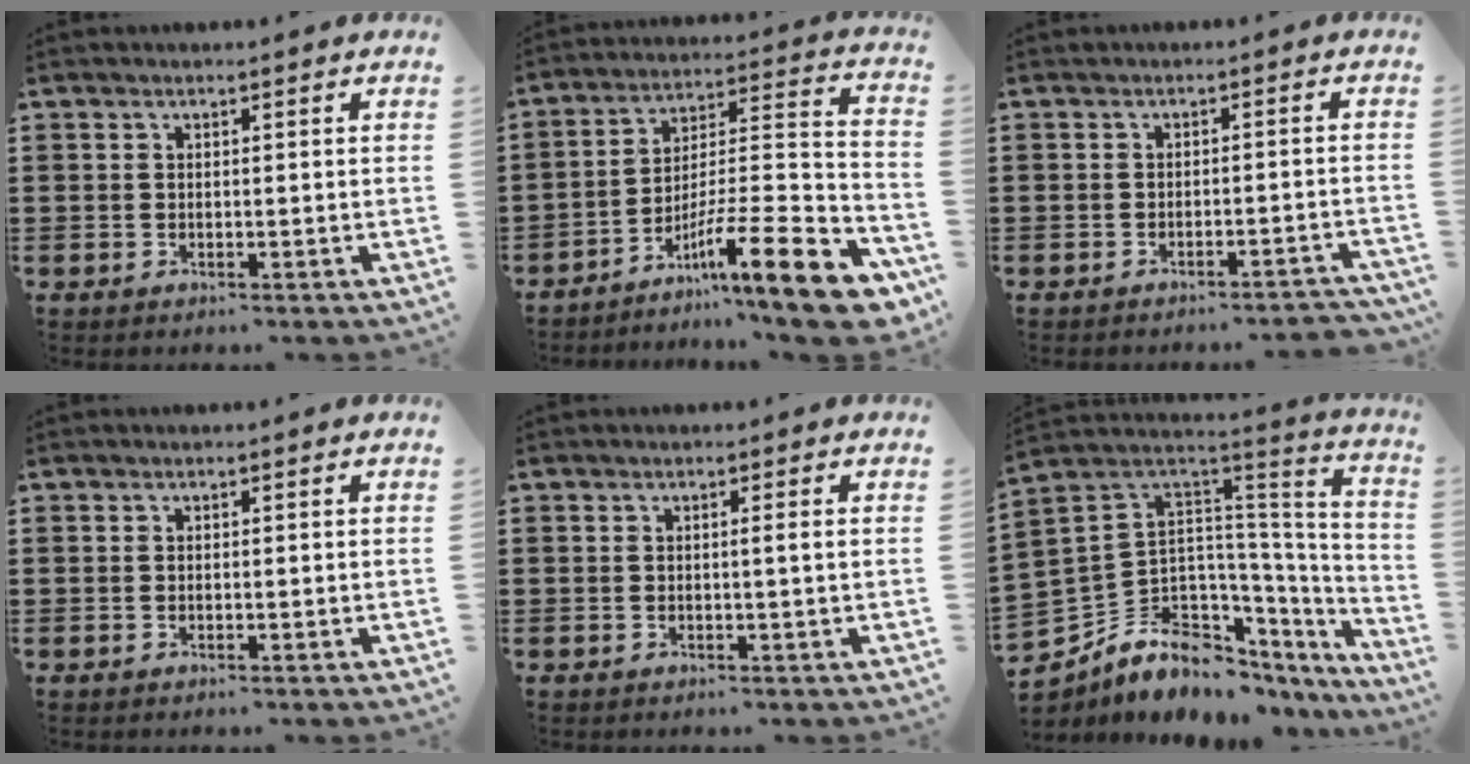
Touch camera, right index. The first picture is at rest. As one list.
[{"total": 15.4, "force": [-10.0, 2.1, 11.5], "torque": [-0.158, 0.024, -0.175]}, {"total": 2.0, "force": [-1.9, 0.0, 0.7], "torque": [-0.014, 0.001, -0.038]}, {"total": 0.0}, {"total": 1.1, "force": [0.1, -0.2, 1.1], "torque": [-0.019, -0.003, -0.001]}, {"total": 8.8, "force": [-4.5, 6.6, 3.8], "torque": [-0.106, -0.017, -0.079]}]